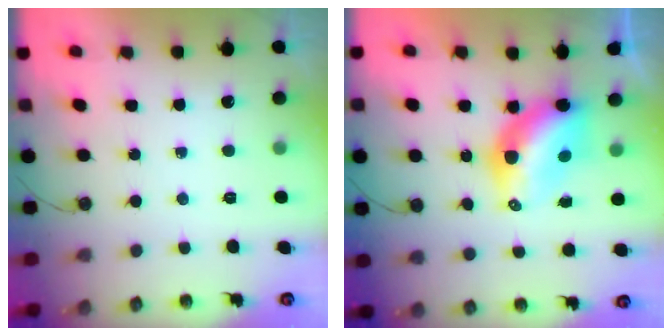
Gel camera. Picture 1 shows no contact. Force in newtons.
{"total": 8.9, "press": 8.8, "slide": 0.8}